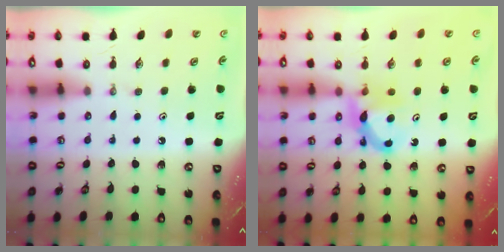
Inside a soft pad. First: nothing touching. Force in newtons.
{"total": 7.8, "press": 7.8, "slide": 0.4}